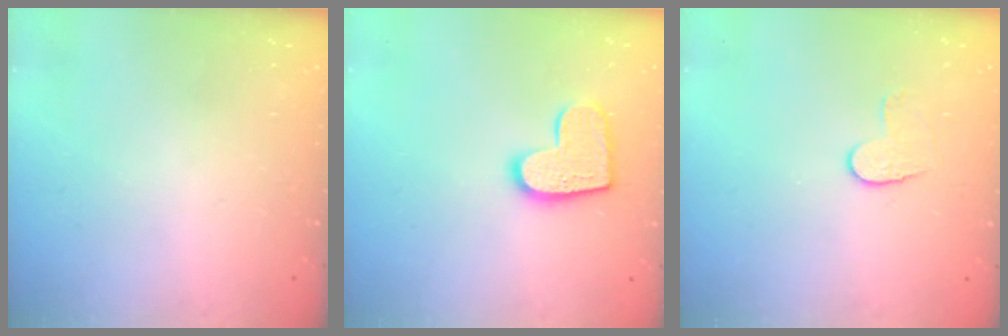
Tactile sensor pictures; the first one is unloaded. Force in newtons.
{"total": 12.7, "press": 12.6, "slide": 0.8}
{"total": 6.1, "press": 6.1, "slide": 0.5}